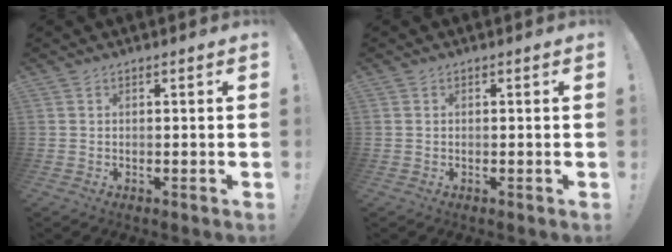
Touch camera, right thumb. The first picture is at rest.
{"total": 0.0}